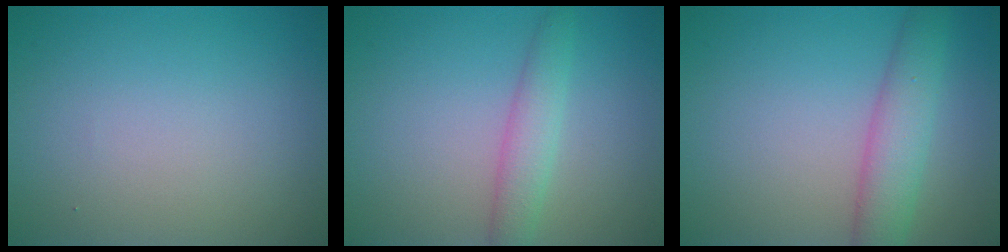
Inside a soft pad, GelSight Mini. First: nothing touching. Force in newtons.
{"total": 2.6, "press": 2.6, "slide": 0.1}
{"total": 4.2, "press": 4.1, "slide": 0.1}